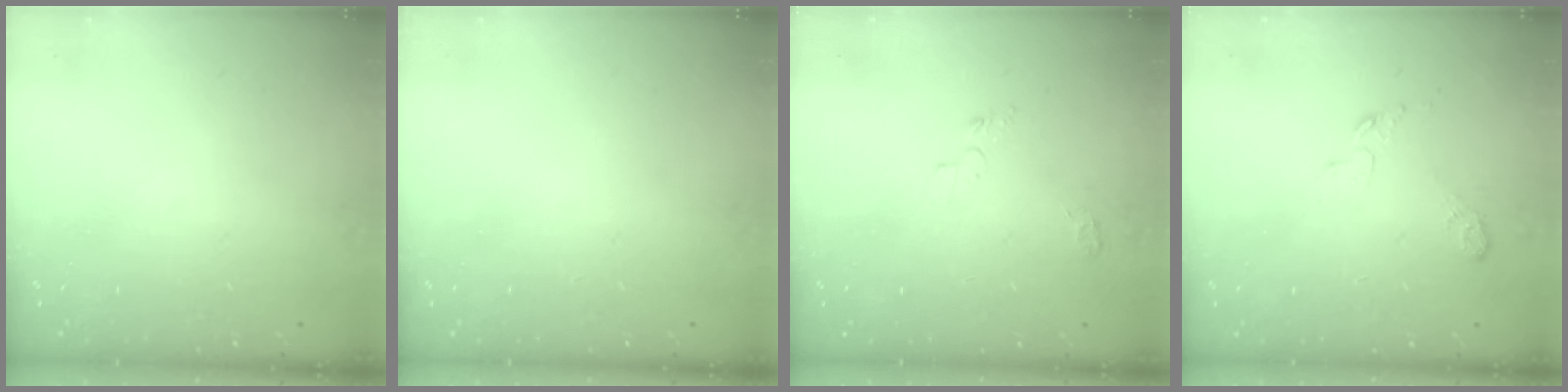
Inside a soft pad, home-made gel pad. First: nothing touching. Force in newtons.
{"total": 0.0}
{"total": 4.0, "press": 4.0, "slide": 0.5}
{"total": 4.6, "press": 4.6, "slide": 0.5}